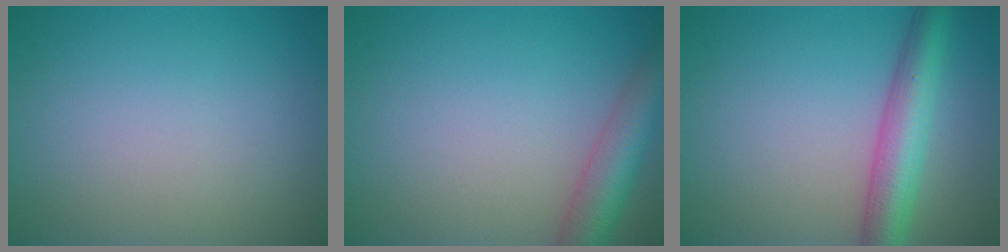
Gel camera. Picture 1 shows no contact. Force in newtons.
{"total": 4.9, "press": 4.9, "slide": 0.2}
{"total": 5.3, "press": 5.3, "slide": 0.1}